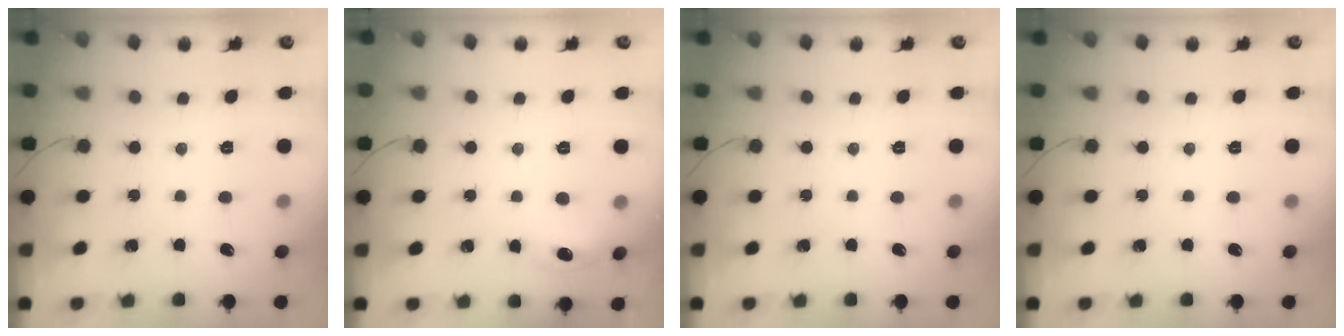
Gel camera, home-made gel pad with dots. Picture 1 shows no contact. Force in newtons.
{"total": 7.9, "press": 7.6, "slide": 2.1}
{"total": 0.0}
{"total": 0.0}